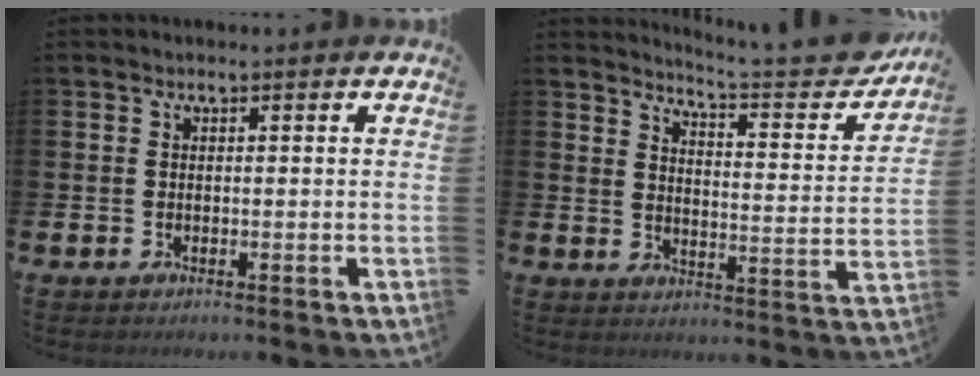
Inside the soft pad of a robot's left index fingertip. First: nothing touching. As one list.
[{"total": 6.3, "force": [5.9, 0.0, 2.2], "torque": [-0.044, -0.058, 0.091]}]